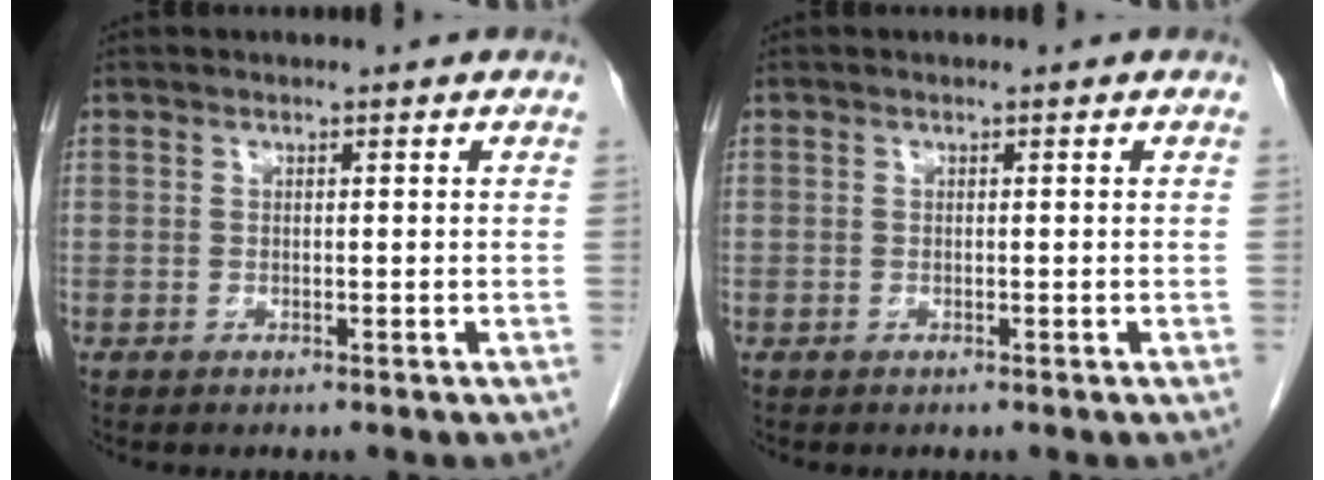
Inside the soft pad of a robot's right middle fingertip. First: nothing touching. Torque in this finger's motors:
{"motor_torque": [-0.06, -0.19, -0.03, 0.00]}